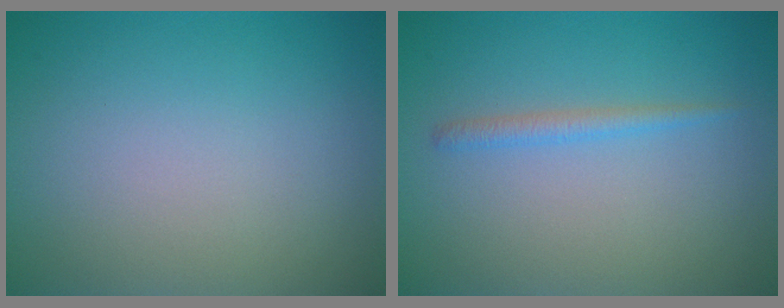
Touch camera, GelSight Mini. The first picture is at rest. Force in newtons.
{"total": 1.3, "press": 1.3, "slide": 0.0}